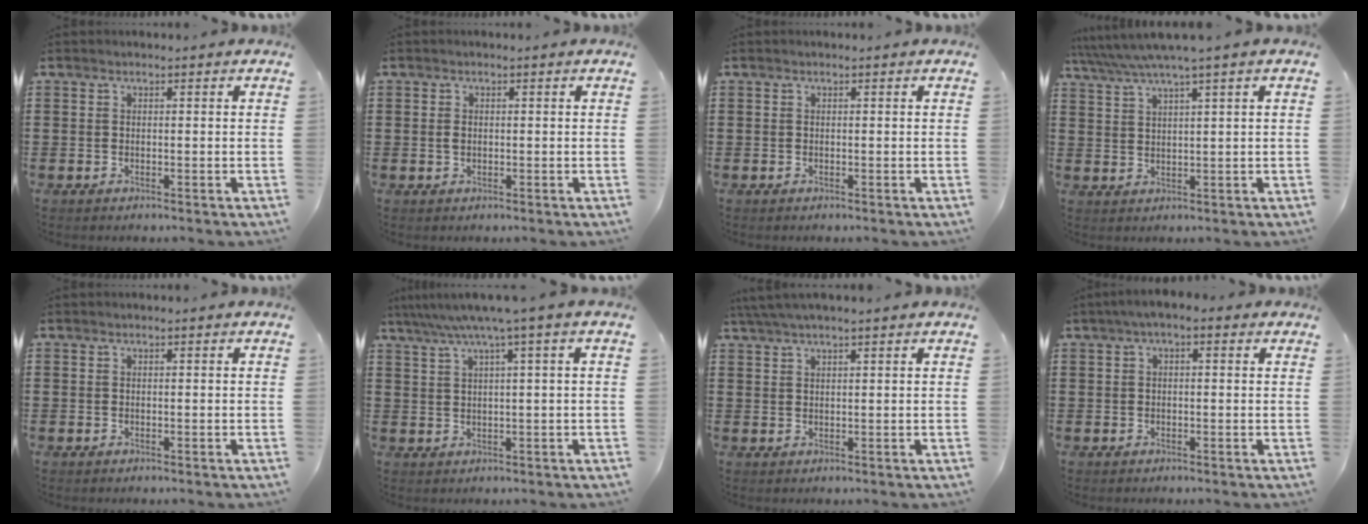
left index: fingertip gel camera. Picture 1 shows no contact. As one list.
[{"total": 1.2, "force": [0.0, 0.7, 0.9], "torque": [-0.020, 0.003, -0.001]}, {"total": 0.0}, {"total": 3.9, "force": [2.7, -0.3, 2.8], "torque": [-0.063, -0.008, 0.044]}, {"total": 0.0}, {"total": 4.5, "force": [2.4, -0.8, 3.7], "torque": [-0.078, -0.008, 0.037]}, {"total": 2.8, "force": [2.3, 0.2, 1.7], "torque": [-0.038, 0.005, 0.043]}, {"total": 1.9, "force": [0.0, 0.7, 1.8], "torque": [-0.032, 0.004, -0.003]}]